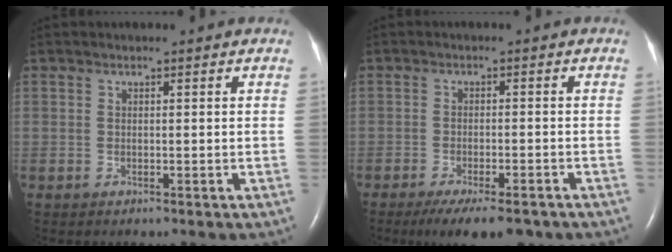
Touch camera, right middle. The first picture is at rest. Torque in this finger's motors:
{"motor_torque": [0.20, -0.12, 0.11, 0.08]}